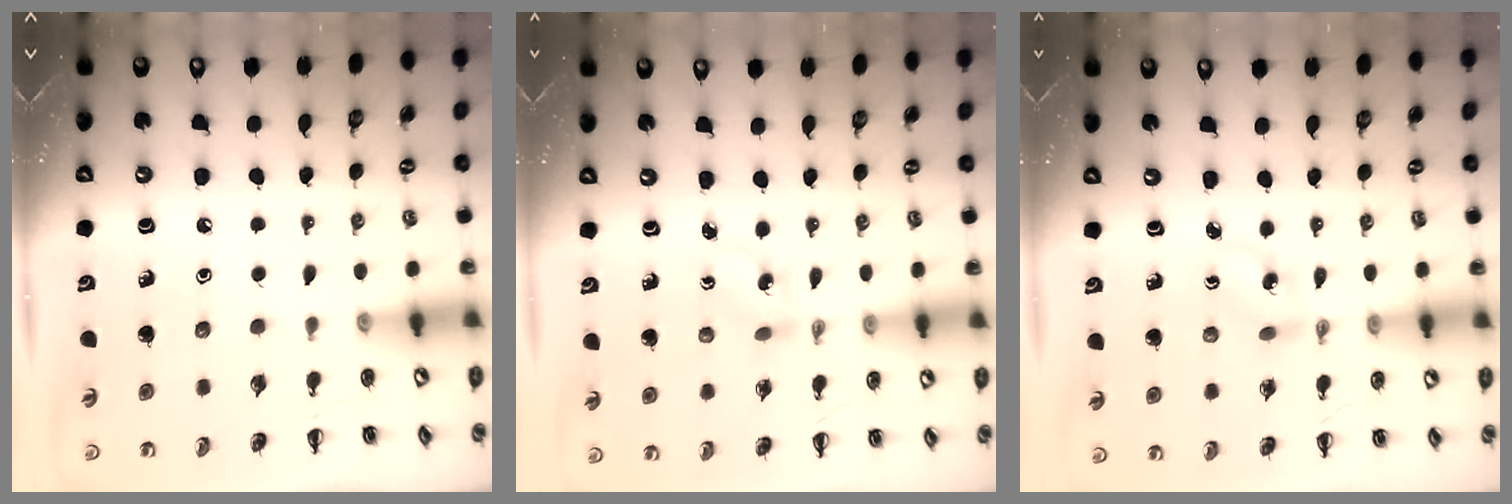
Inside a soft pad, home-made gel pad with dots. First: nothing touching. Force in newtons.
{"total": 1.4, "press": 1.2, "slide": 0.6}
{"total": 1.2, "press": 1.1, "slide": 0.5}